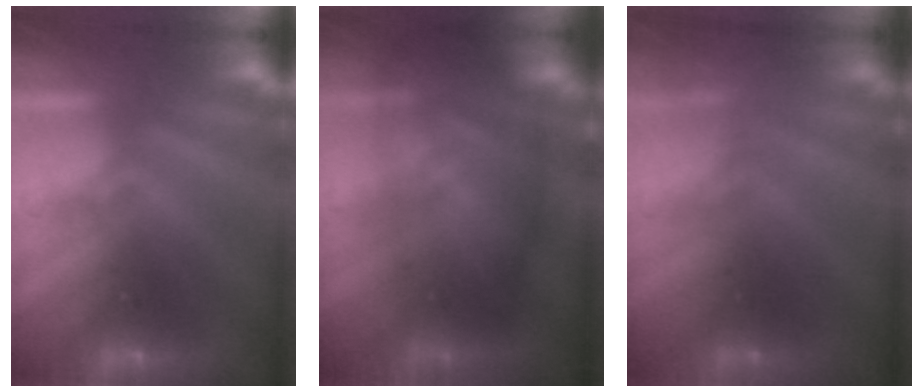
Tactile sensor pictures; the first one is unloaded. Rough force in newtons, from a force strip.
{"total": 9.0}
{"total": 2.3}